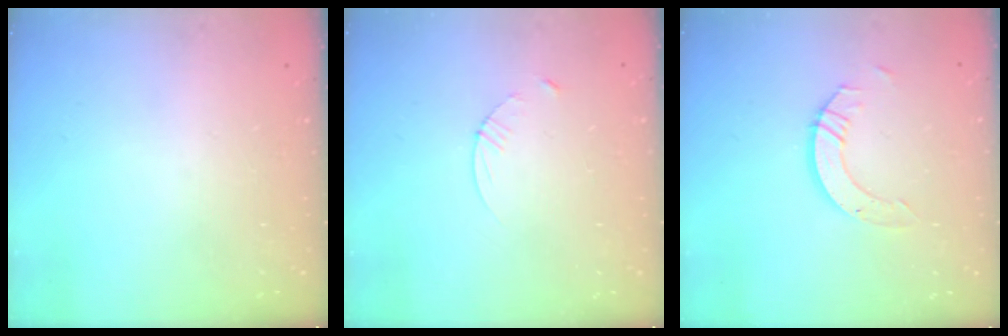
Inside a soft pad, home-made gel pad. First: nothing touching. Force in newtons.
{"total": 3.4, "press": 3.3, "slide": 0.3}
{"total": 6.0, "press": 6.0, "slide": 0.4}